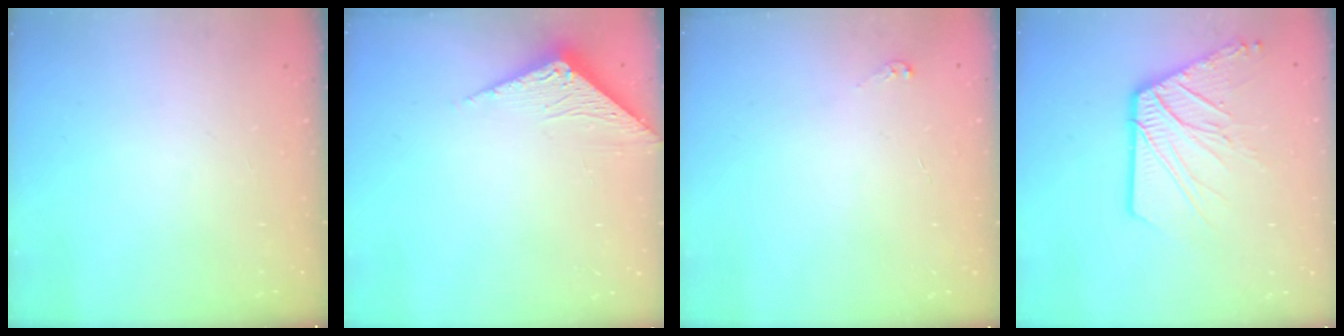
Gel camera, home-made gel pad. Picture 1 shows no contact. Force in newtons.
{"total": 3.3, "press": 3.3, "slide": 0.3}
{"total": 4.0, "press": 4.0, "slide": 0.5}
{"total": 14.5, "press": 14.4, "slide": 1.4}